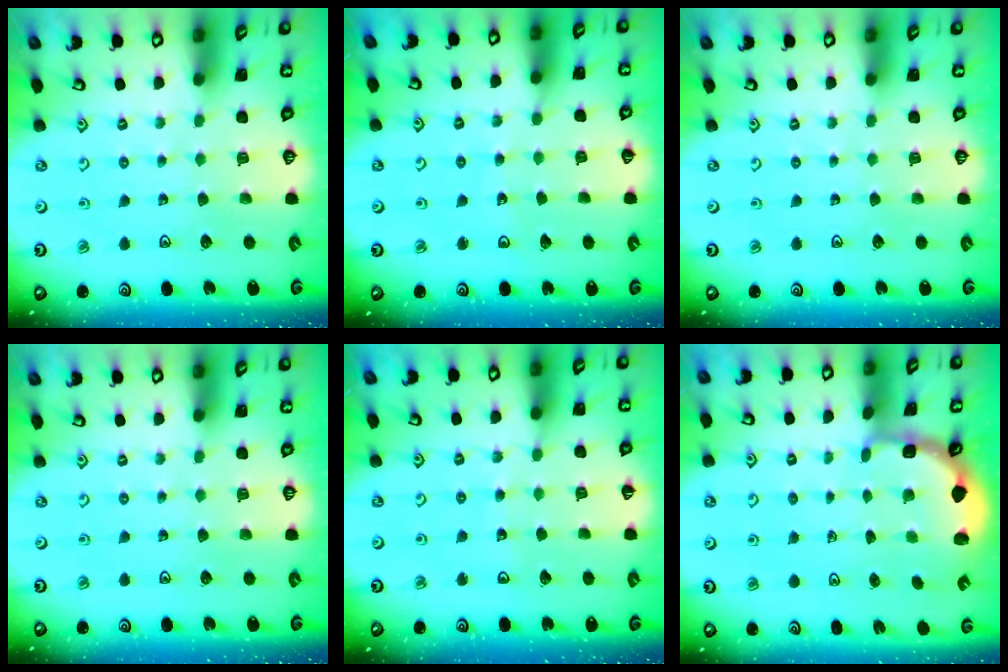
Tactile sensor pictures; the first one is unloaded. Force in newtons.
{"total": 3.5, "press": 3.5, "slide": 0.4}
{"total": 0.0}
{"total": 0.0}
{"total": 3.9, "press": 3.8, "slide": 0.2}
{"total": 2.4, "press": 1.7, "slide": 1.6}